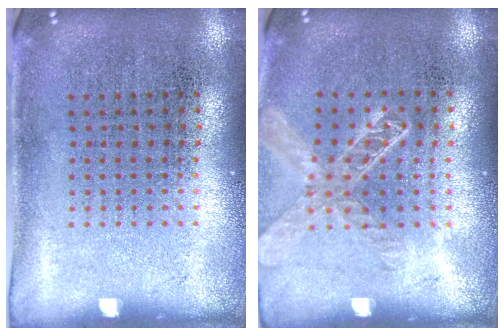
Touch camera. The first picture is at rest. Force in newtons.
{"total": 1.4, "press": 1.3, "slide": 0.5}